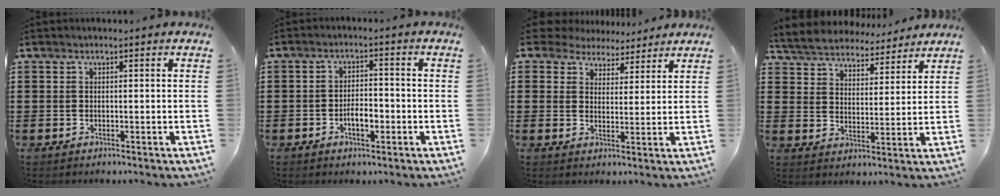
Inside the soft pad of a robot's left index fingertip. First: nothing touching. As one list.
[{"total": 3.8, "force": [-1.3, 1.6, 3.2], "torque": [-0.057, 0.006, -0.024]}, {"total": 5.0, "force": [4.5, 2.1, 0.2], "torque": [-0.027, -0.008, 0.085]}, {"total": 5.6, "force": [5.6, 0.7, 0.1], "torque": [-0.034, -0.037, 0.097]}]